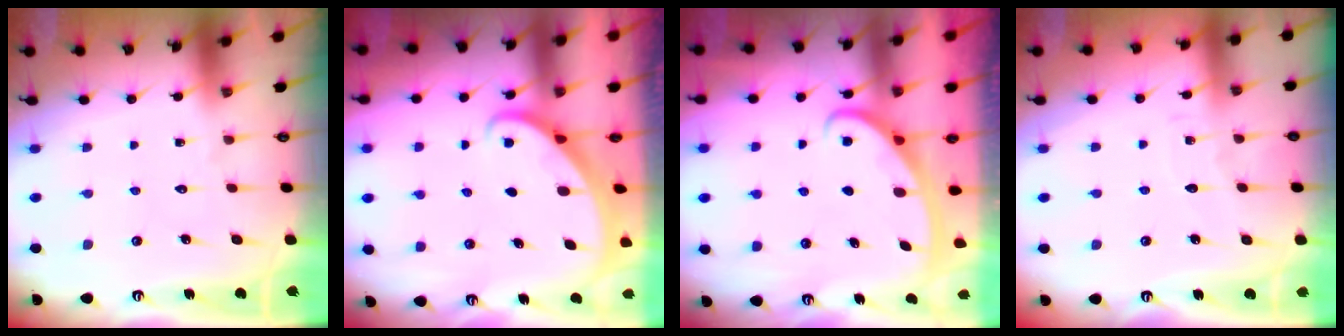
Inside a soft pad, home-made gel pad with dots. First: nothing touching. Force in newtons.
{"total": 1.7, "press": 1.7, "slide": 0.1}
{"total": 2.8, "press": 2.8, "slide": 0.4}
{"total": 2.1, "press": 2.1, "slide": 0.2}